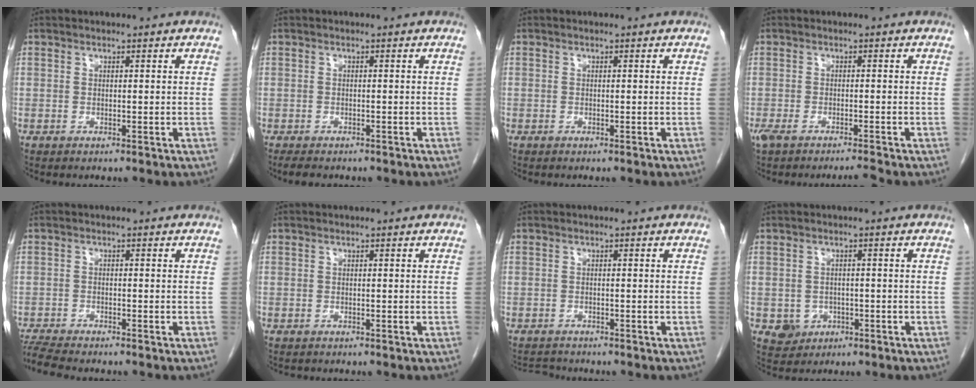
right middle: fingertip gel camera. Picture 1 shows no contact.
{"total": 3.5, "force": [-2.9, 1.3, 1.5], "torque": [-0.032, -0.010, -0.038]}
{"total": 0.0}
{"total": 3.3, "force": [-2.8, 0.0, 1.8], "torque": [-0.037, 0.000, -0.049]}
{"total": 5.7, "force": [-5.2, 0.1, 2.1], "torque": [-0.046, -0.019, -0.090]}
{"total": 0.6, "force": [-0.6, 0.2, 0.1], "torque": [-0.015, -0.003, -0.010]}
{"total": 2.4, "force": [-2.3, 0.5, -0.1], "torque": [-0.004, -0.012, -0.038]}
{"total": 3.6, "force": [-1.2, 3.3, 0.9], "torque": [-0.008, 0.005, -0.011]}